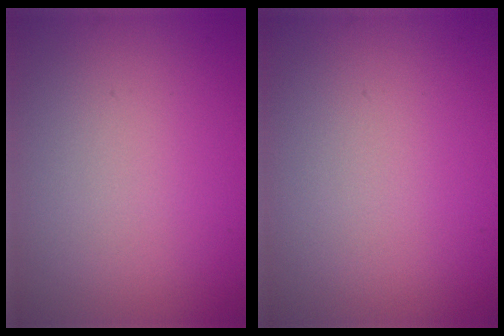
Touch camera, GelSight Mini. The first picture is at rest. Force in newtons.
{"total": 0.0}